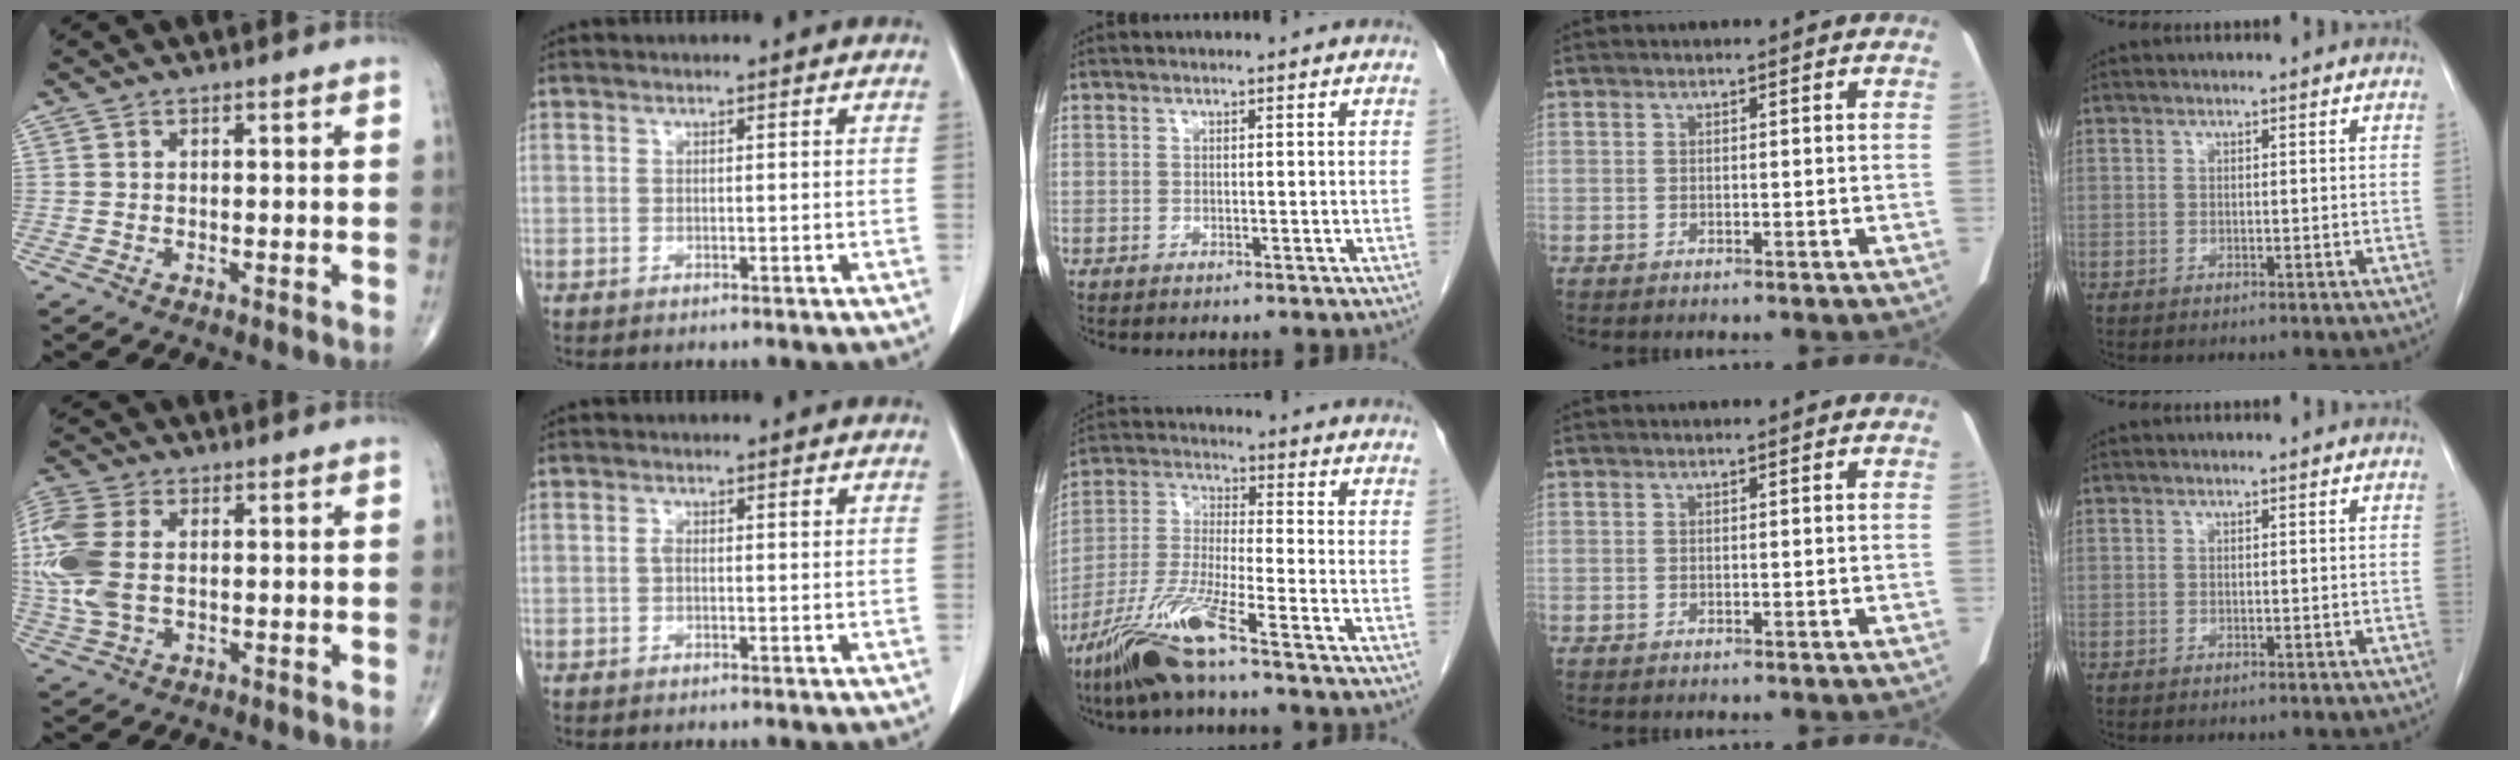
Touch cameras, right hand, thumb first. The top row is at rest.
{"thumb": {"total": 13.1, "force": [0.8, 8.0, 10.3], "torque": [-0.277, 0.009, 0.018]}, "index": {"total": 1.2, "force": [0.2, 0.5, 1.1], "torque": [-0.018, 0.005, 0.005]}, "middle": {"total": 11.0, "force": [-7.5, -0.2, 8.0], "torque": [-0.172, -0.027, -0.151]}}